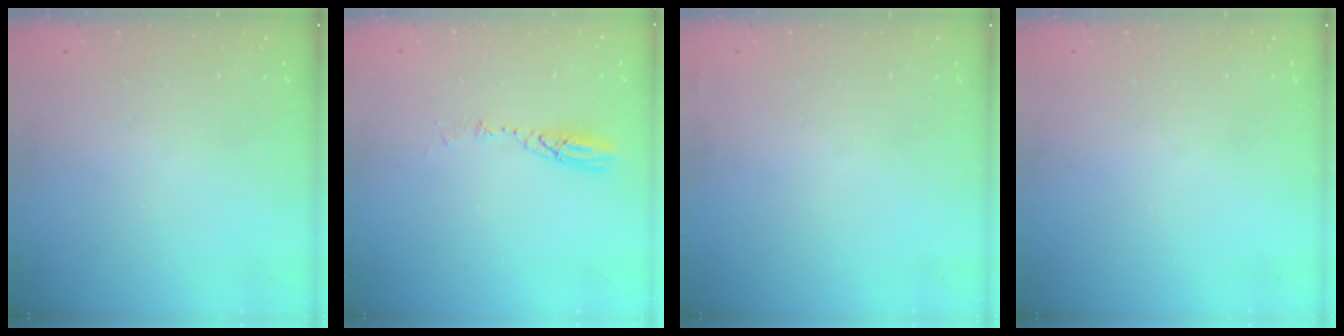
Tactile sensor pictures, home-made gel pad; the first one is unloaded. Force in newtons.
{"total": 4.7, "press": 4.6, "slide": 0.5}
{"total": 2.9, "press": 2.4, "slide": 1.6}
{"total": 0.0}